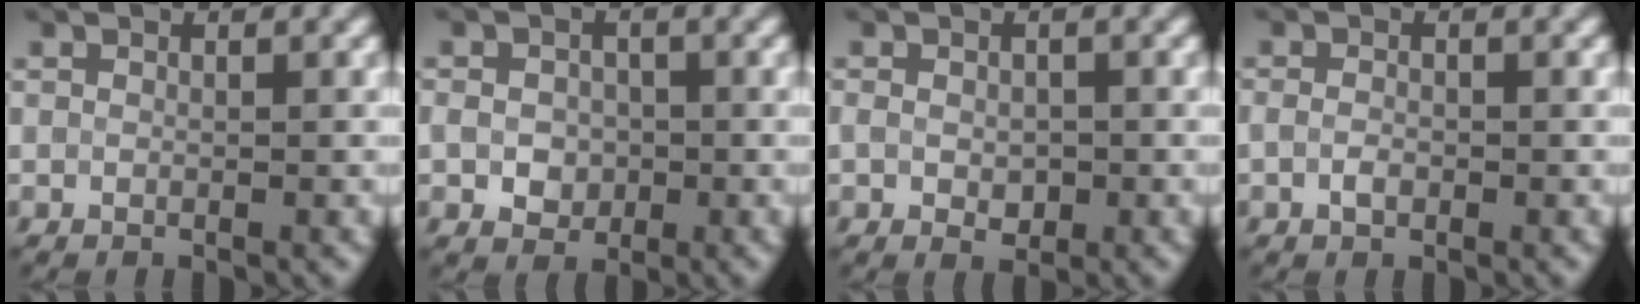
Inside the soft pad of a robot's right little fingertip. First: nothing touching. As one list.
[{"total": 2.8, "force": [-0.5, 2.3, 1.5], "torque": [-0.032, -0.004, -0.008]}, {"total": 2.2, "force": [-0.6, 1.4, 1.5], "torque": [-0.029, -0.005, -0.004]}, {"total": 1.0, "force": [-0.5, 0.5, 0.7], "torque": [-0.018, -0.001, -0.009]}]